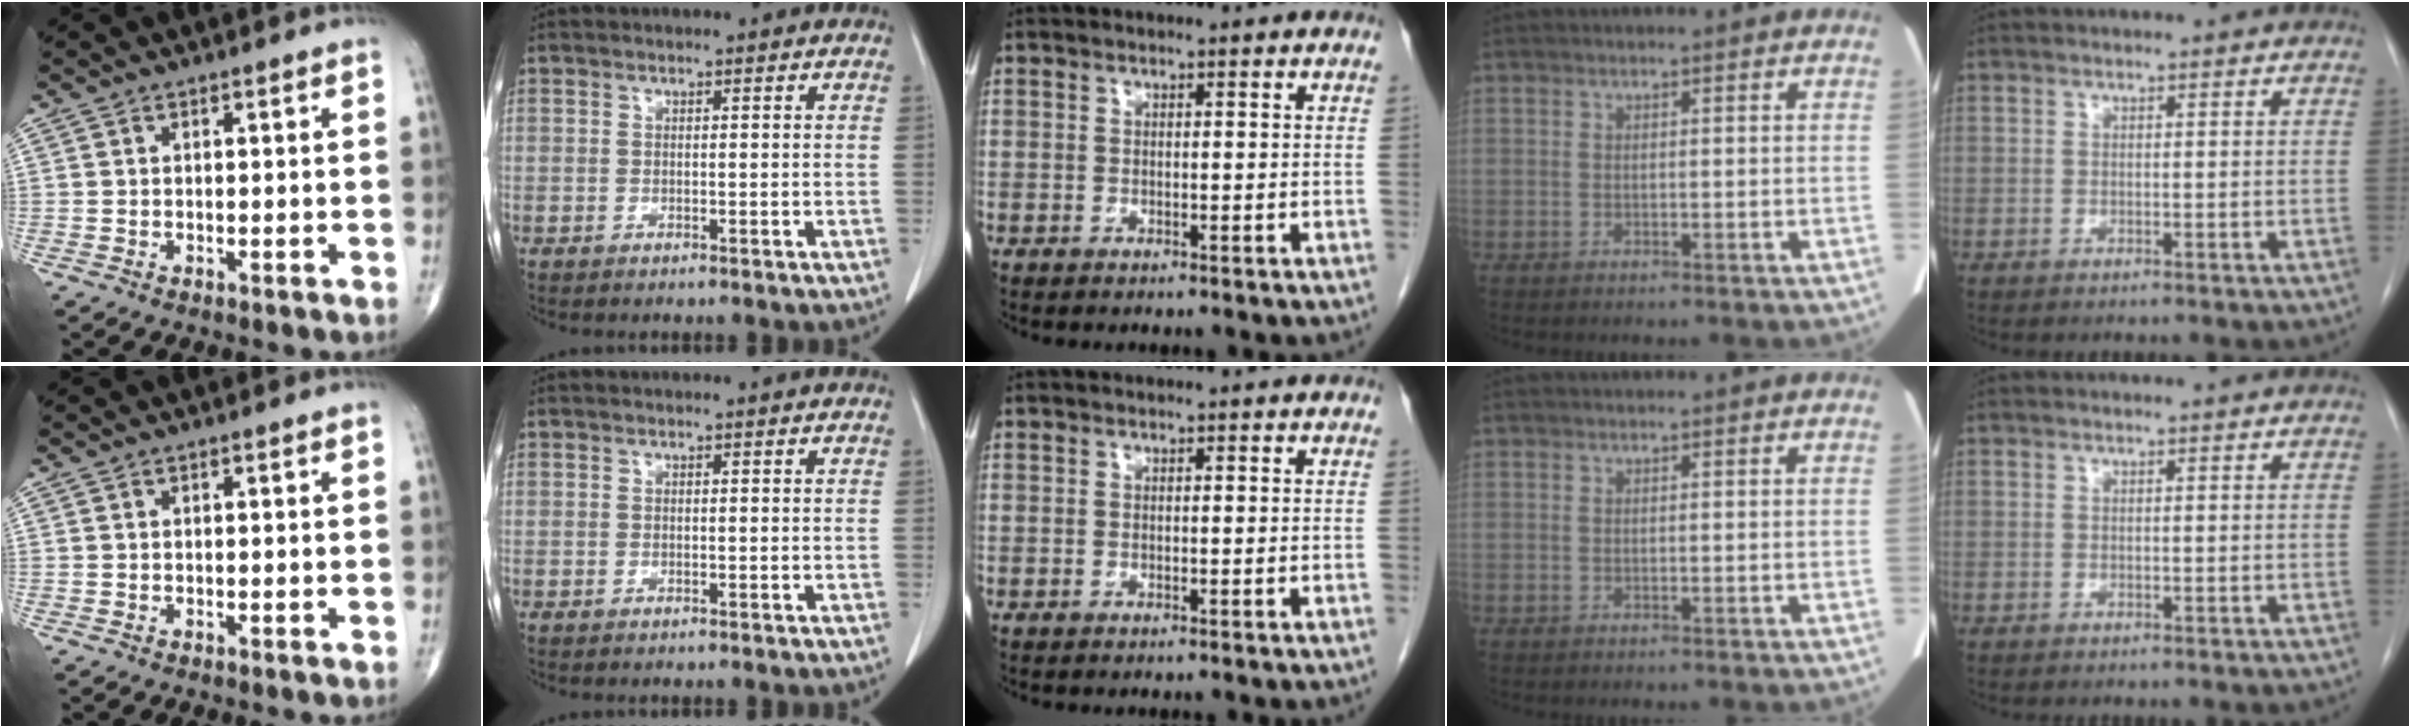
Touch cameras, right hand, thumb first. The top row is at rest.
{}